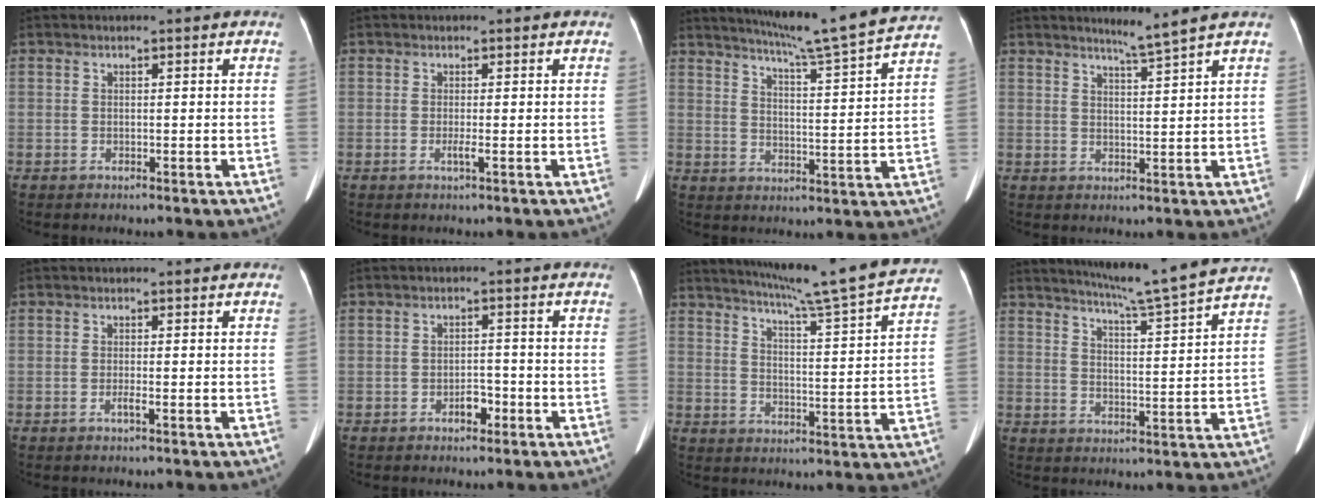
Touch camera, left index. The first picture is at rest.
{"total": 1.1, "force": [-0.4, -0.2, 1.0], "torque": [-0.022, -0.003, -0.007]}
{"total": 17.0, "force": [15.1, -1.9, 7.5], "torque": [-0.126, -0.037, 0.195]}
{"total": 3.3, "force": [2.7, -1.6, 1.0], "torque": [-0.025, -0.017, 0.055]}
{"total": 0.8, "force": [-0.5, -0.1, 0.7], "torque": [-0.017, -0.001, -0.008]}
{"total": 2.5, "force": [-1.5, 1.2, 1.5], "torque": [-0.022, 0.005, -0.024]}
{"total": 20.2, "force": [17.9, -1.5, 9.3], "torque": [-0.149, -0.044, 0.229]}
{"total": 12.9, "force": [11.7, -2.0, 5.2], "torque": [-0.091, -0.023, 0.158]}